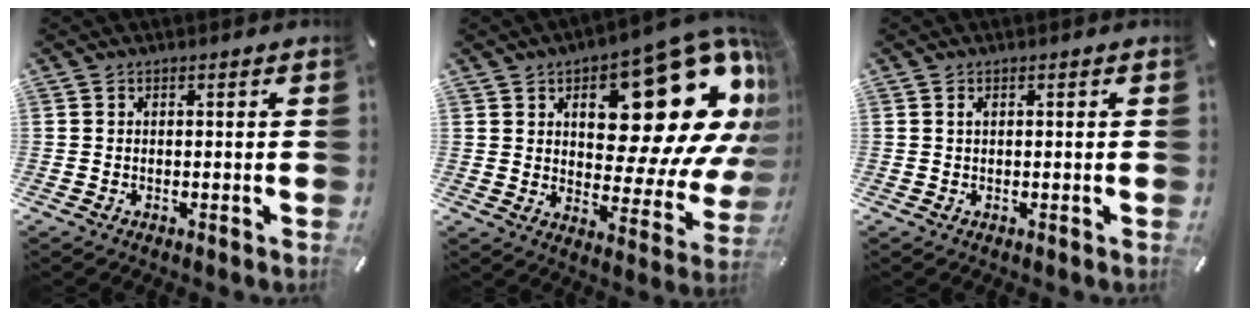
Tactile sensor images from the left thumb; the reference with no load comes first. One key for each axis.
{"total": 25.7, "fx": 11.2, "fy": 13.0, "fz": 19.1, "tx": -0.223, "ty": -0.086, "tz": 0.190}
{"total": 0.7, "fx": 0.2, "fy": 0.2, "fz": 0.6, "tx": -0.012, "ty": 0.000, "tz": 0.002}